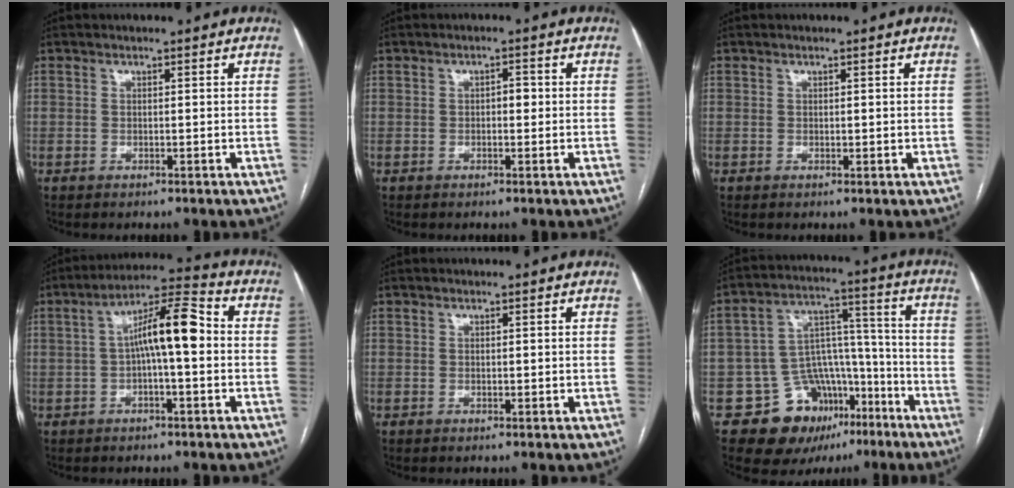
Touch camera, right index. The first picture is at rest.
{"total": 1.8, "force": [0.0, 0.9, 1.6], "torque": [-0.019, 0.005, -0.001]}
{"total": 1.0, "force": [0.2, 0.6, 0.8], "torque": [-0.010, -0.003, 0.005]}
{"total": 10.0, "force": [0.2, 1.9, 9.9], "torque": [-0.170, 0.033, 0.000]}
{"total": 0.7, "force": [0.2, 0.3, 0.6], "torque": [-0.008, -0.002, 0.004]}
{"total": 13.7, "force": [-7.5, 10.2, 5.2], "torque": [-0.065, 0.065, -0.103]}